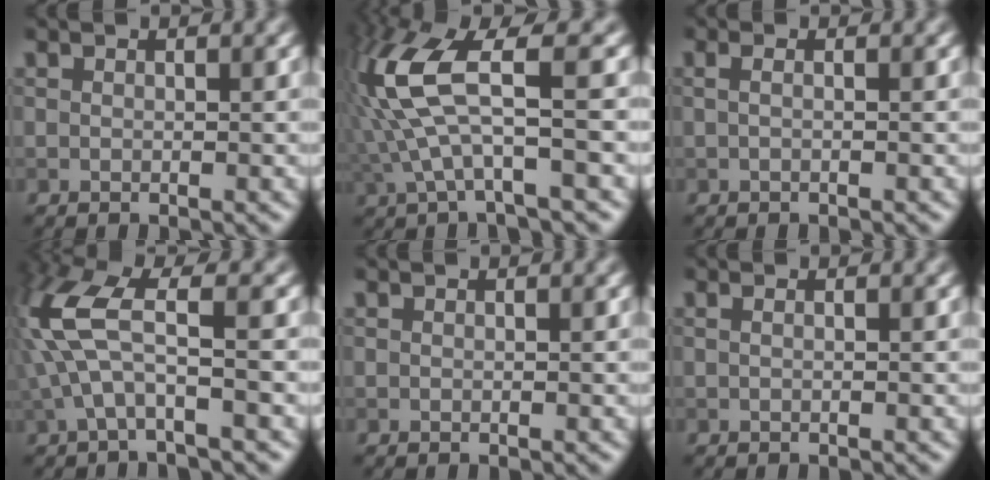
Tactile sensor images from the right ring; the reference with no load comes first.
{"total": 8.1, "force": [0.5, 2.2, 7.8], "torque": [-0.189, 0.017, 0.008]}
{"total": 1.3, "force": [0.2, 0.5, 1.2], "torque": [-0.012, -0.006, -0.009]}
{"total": 6.3, "force": [-0.1, 1.9, 6.0], "torque": [-0.157, 0.015, -0.007]}
{"total": 0.0}
{"total": 1.1, "force": [0.3, 0.5, 0.9], "torque": [-0.004, -0.005, -0.005]}